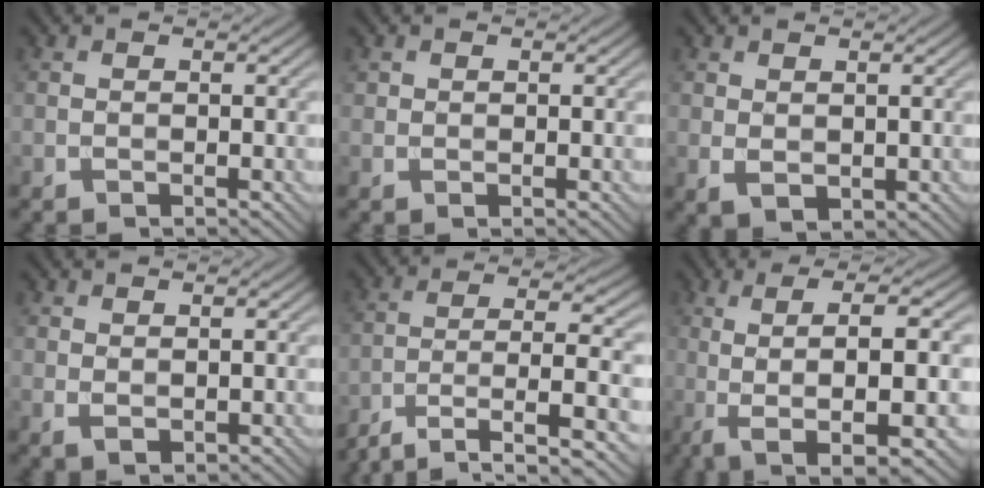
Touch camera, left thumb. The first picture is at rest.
{"total": 0.7, "force": [0.4, 0.6, 0.2], "torque": [-0.003, -0.003, 0.009]}
{"total": 2.0, "force": [0.5, 1.4, 1.4], "torque": [-0.031, -0.008, 0.017]}
{"total": 1.4, "force": [0.6, 0.8, 1.1], "torque": [-0.024, -0.005, 0.017]}
{"total": 8.9, "force": [-5.8, 2.6, 6.2], "torque": [-0.112, -0.007, -0.106]}
{"total": 10.1, "force": [-1.0, 2.2, 9.8], "torque": [-0.161, 0.013, -0.016]}